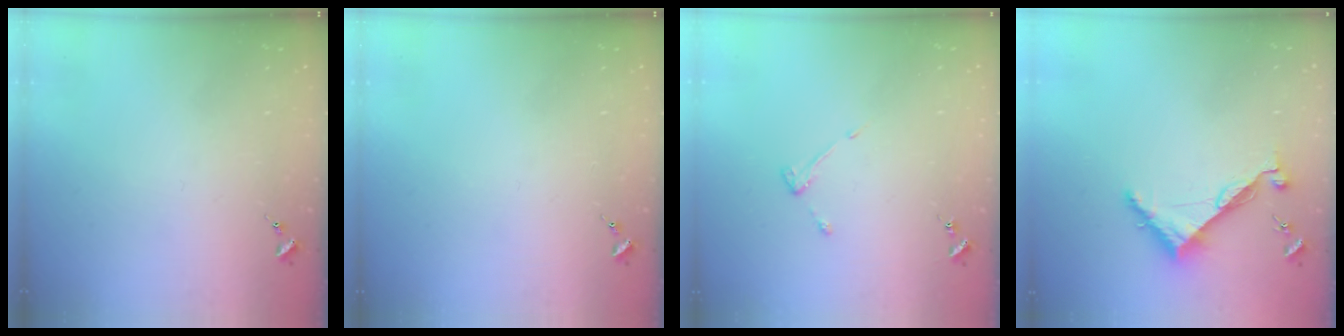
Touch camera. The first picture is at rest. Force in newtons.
{"total": 0.0}
{"total": 3.0, "press": 3.0, "slide": 0.4}
{"total": 6.8, "press": 6.8, "slide": 0.3}